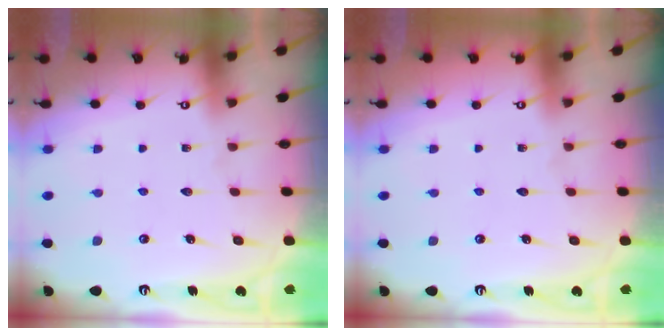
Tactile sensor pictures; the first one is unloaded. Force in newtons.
{"total": 0.0}